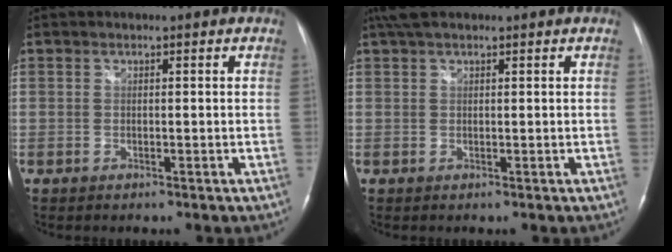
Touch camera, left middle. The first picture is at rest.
{"total": 3.8, "force": [2.9, 1.1, 2.1], "torque": [-0.046, 0.028, 0.056]}